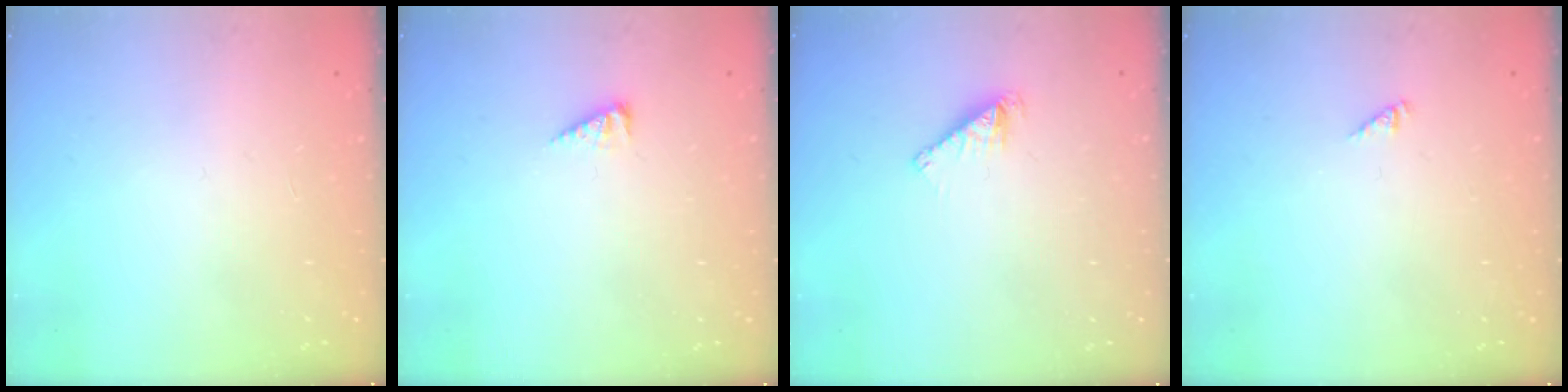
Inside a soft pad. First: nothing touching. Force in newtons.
{"total": 3.0, "press": 2.9, "slide": 0.4}
{"total": 2.9, "press": 2.9, "slide": 0.2}
{"total": 0.0}